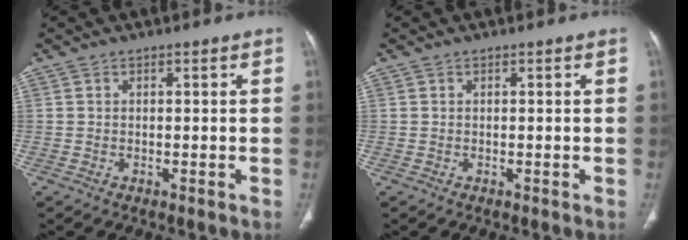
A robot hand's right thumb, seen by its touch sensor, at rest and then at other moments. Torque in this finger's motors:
{"motor_torque": [0.00, 0.00, 0.00, 0.00, 0.00]}